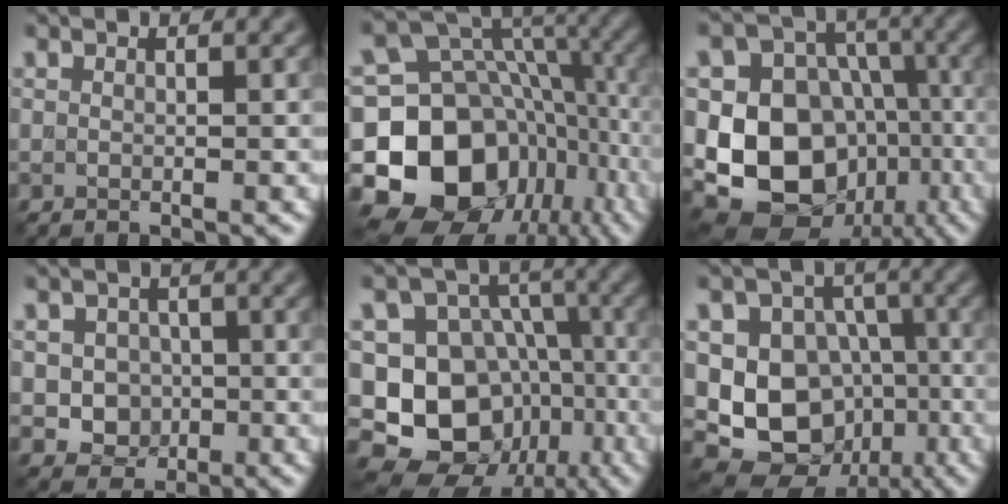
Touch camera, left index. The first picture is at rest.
{"total": 16.6, "force": [-4.9, 13.0, 9.1], "torque": [-0.170, -0.001, -0.078]}
{"total": 12.7, "force": [-2.9, 10.3, 6.9], "torque": [-0.120, 0.000, -0.054]}
{"total": 3.3, "force": [-0.6, 3.0, 1.4], "torque": [-0.011, 0.000, -0.017]}
{"total": 15.8, "force": [-5.6, 13.6, 5.6], "torque": [-0.115, -0.008, -0.093]}
{"total": 11.0, "force": [-2.2, 9.4, 5.4], "torque": [-0.083, 0.010, -0.058]}